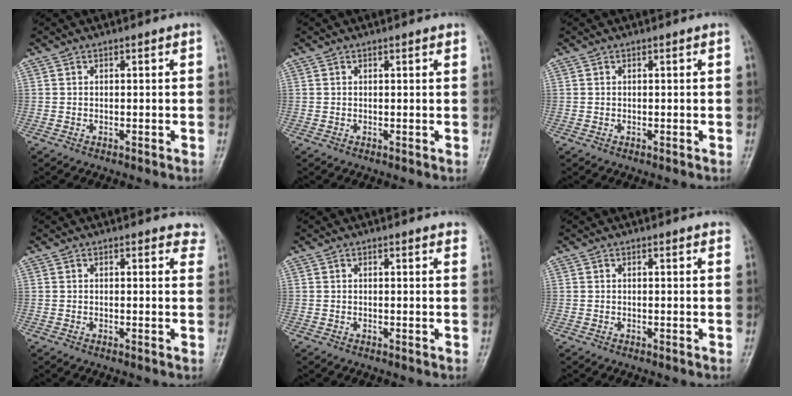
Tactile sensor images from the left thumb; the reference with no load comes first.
{"total": 0.8, "force": [0.5, 0.2, 0.5], "torque": [-0.006, -0.001, 0.005]}
{"total": 0.0}
{"total": 3.5, "force": [3.1, 1.4, 0.9], "torque": [0.018, -0.014, 0.016]}
{"total": 2.7, "force": [2.4, 0.5, 1.0], "torque": [-0.004, -0.007, 0.015]}
{"total": 1.9, "force": [1.6, 0.4, 0.8], "torque": [-0.005, -0.003, 0.012]}